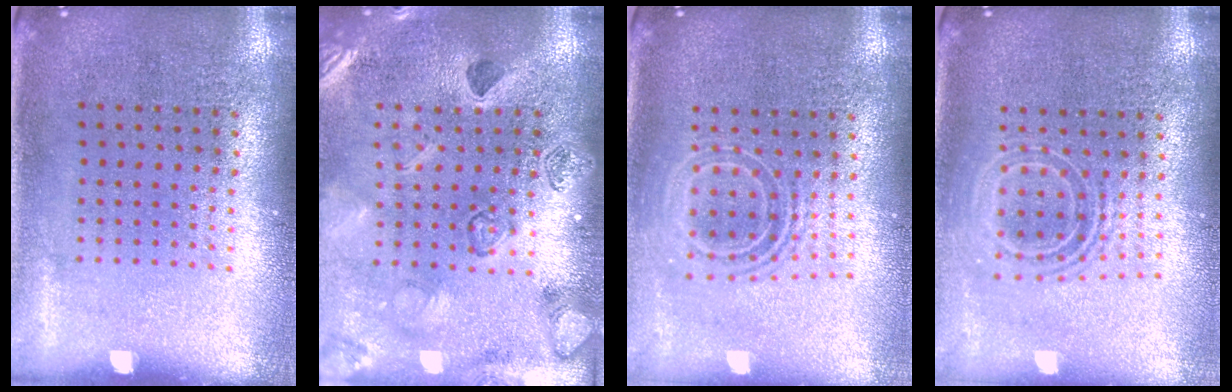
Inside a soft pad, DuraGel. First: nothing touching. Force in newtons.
{"total": 2.3, "press": 2.3, "slide": 0.2}
{"total": 1.6, "press": 1.2, "slide": 1.0}
{"total": 1.6, "press": 1.3, "slide": 1.0}